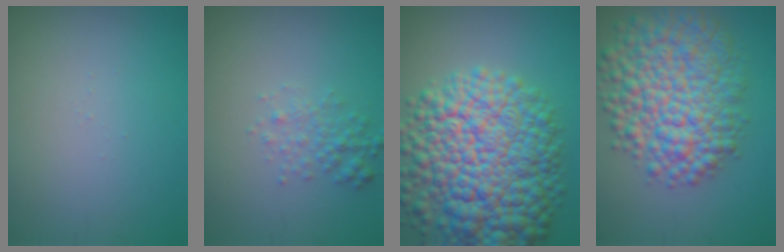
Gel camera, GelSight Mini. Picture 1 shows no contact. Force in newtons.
{"total": 2.0, "press": 2.0, "slide": 0.1}
{"total": 14.7, "press": 14.7, "slide": 0.5}
{"total": 9.7, "press": 9.7, "slide": 0.2}